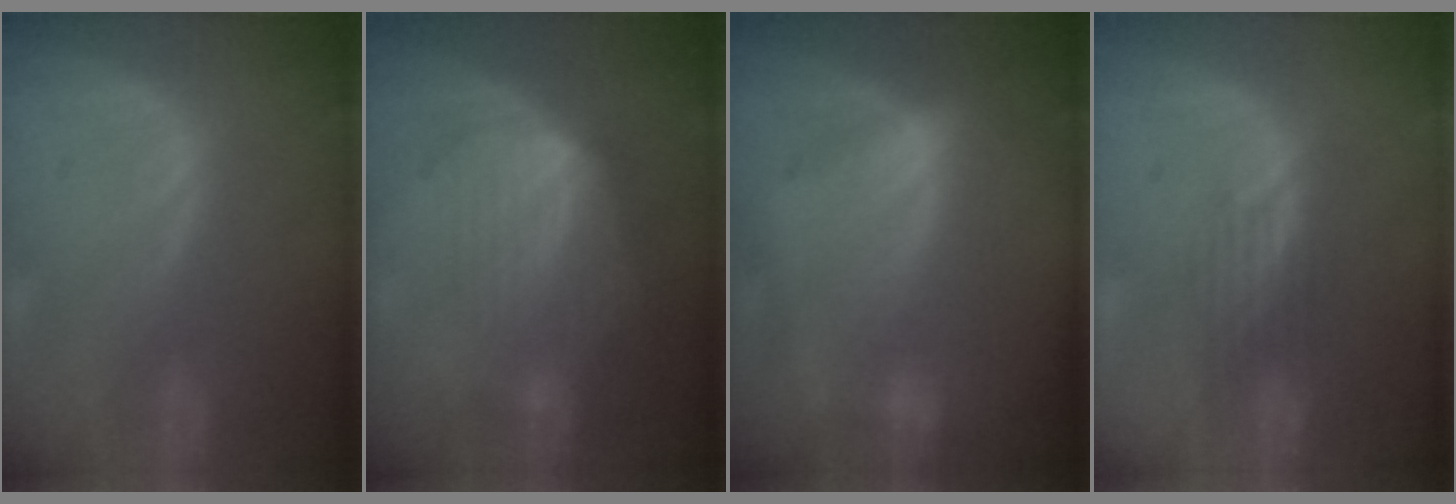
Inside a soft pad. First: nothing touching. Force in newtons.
{"total": 7.2, "press": 6.5, "slide": 3.0}
{"total": 6.9, "press": 6.3, "slide": 2.7}
{"total": 3.7, "press": 3.2, "slide": 1.8}